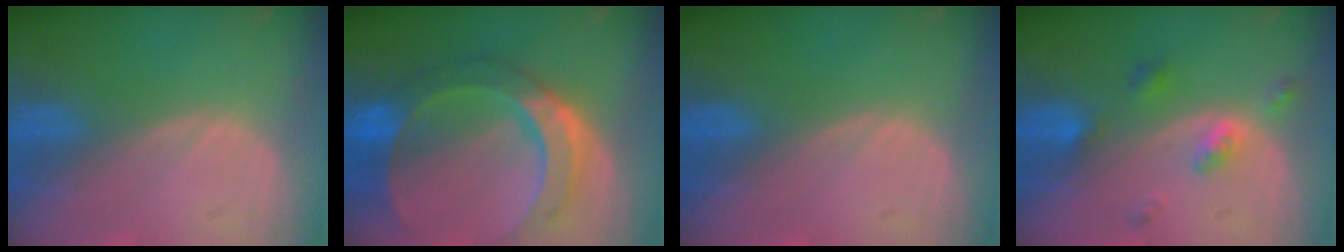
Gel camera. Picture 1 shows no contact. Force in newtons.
{"total": 10.4, "press": 10.4, "slide": 1.1}
{"total": 0.0}
{"total": 4.3, "press": 4.0, "slide": 1.6}